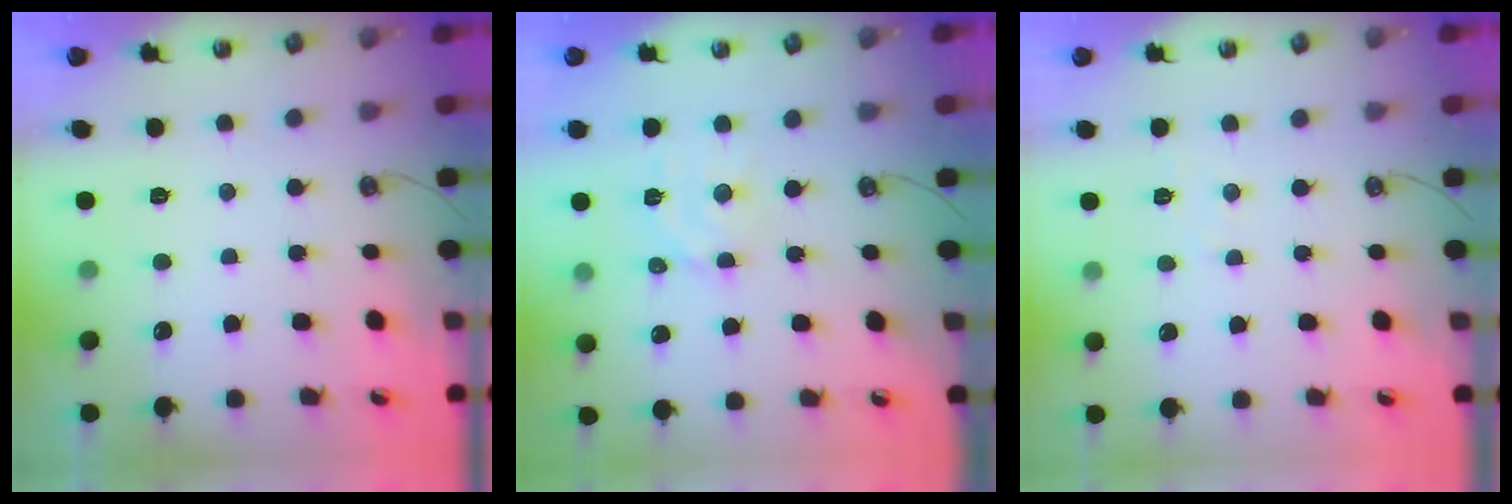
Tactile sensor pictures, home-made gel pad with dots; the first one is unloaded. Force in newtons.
{"total": 6.1, "press": 6.0, "slide": 1.2}
{"total": 3.8, "press": 3.7, "slide": 0.5}